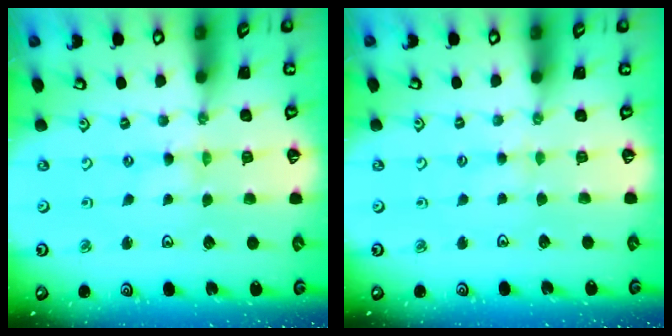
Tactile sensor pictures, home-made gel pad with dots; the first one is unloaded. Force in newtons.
{"total": 1.5, "press": 1.5, "slide": 0.3}